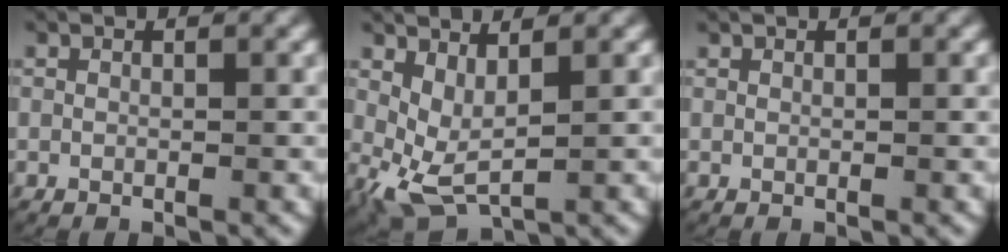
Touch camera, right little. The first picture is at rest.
{"total": 4.2, "force": [-0.5, 2.5, 3.4], "torque": [-0.070, -0.034, 0.008]}
{"total": 0.0}